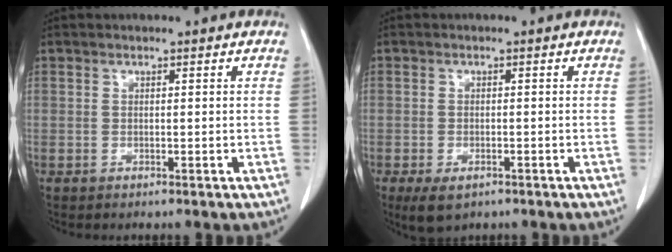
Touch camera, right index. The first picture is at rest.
{"total": 4.0, "force": [-2.4, 2.0, 2.5], "torque": [-0.042, -0.007, -0.029]}